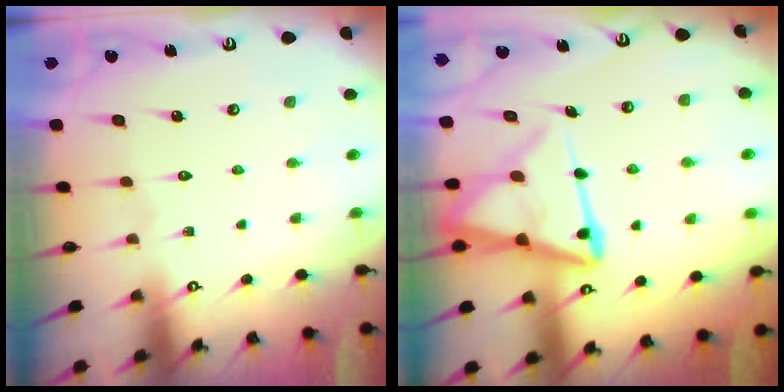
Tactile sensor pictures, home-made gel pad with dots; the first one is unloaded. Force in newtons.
{"total": 15.9, "press": 15.8, "slide": 1.7}